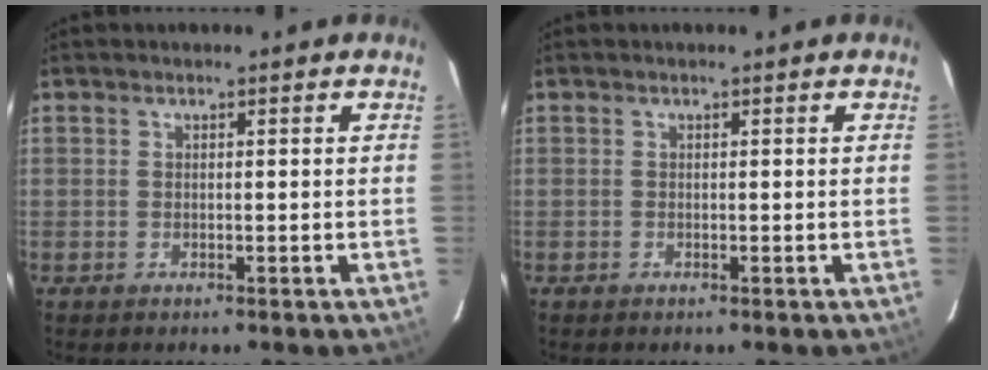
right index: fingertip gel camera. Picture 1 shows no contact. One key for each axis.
{"total": 0.0}